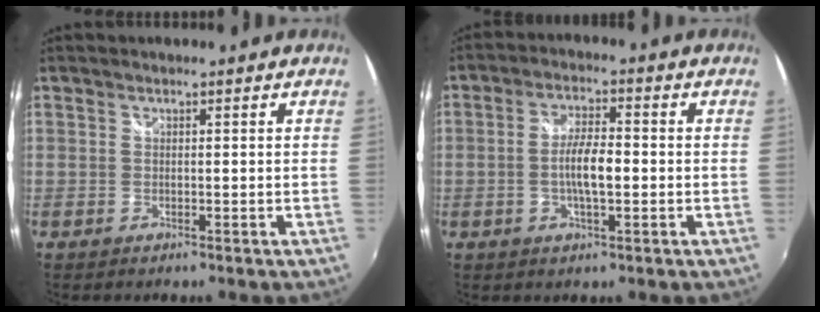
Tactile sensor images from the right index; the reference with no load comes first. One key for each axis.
{"total": 6.4, "fx": -1.1, "fy": 1.7, "fz": 6.1, "tx": -0.114, "ty": 0.003, "tz": -0.019}